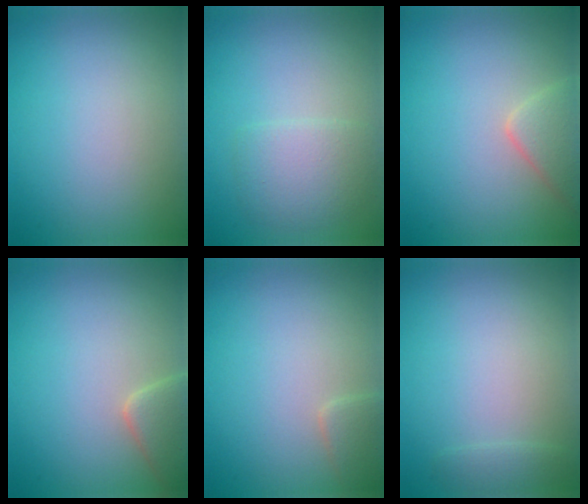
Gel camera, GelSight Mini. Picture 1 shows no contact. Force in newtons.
{"total": 2.9, "press": 2.9, "slide": 0.1}
{"total": 2.7, "press": 2.7, "slide": 0.1}
{"total": 3.0, "press": 3.0, "slide": 0.2}
{"total": 1.6, "press": 1.6, "slide": 0.1}
{"total": 1.0, "press": 1.0, "slide": 0.1}